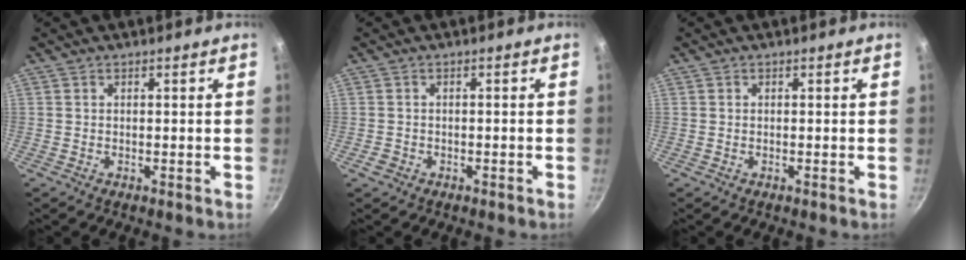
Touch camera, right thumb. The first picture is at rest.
{"total": 1.5, "force": [-0.9, 1.1, 0.5], "torque": [-0.014, 0.015, -0.008]}
{"total": 0.0}